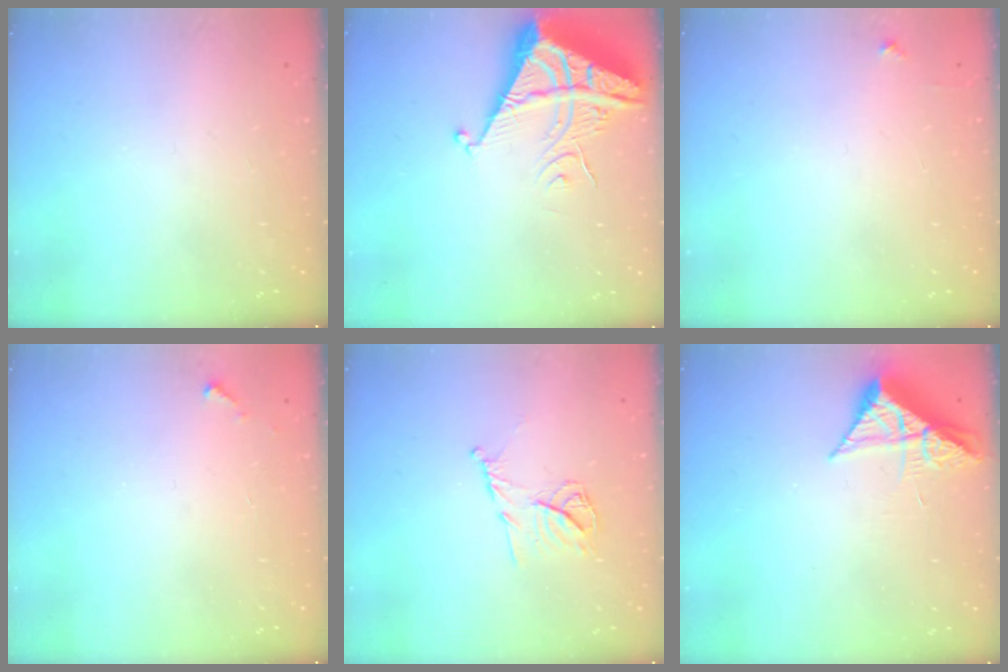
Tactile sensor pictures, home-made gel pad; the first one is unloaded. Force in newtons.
{"total": 8.3, "press": 8.2, "slide": 1.0}
{"total": 4.7, "press": 4.6, "slide": 0.5}
{"total": 2.8, "press": 2.8, "slide": 0.1}
{"total": 9.8, "press": 9.8, "slide": 0.6}
{"total": 7.0, "press": 7.0, "slide": 0.3}